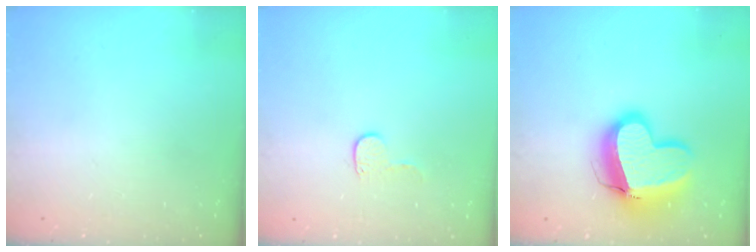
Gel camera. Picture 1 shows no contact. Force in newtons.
{"total": 3.8, "press": 3.8, "slide": 0.4}
{"total": 15.5, "press": 15.3, "slide": 2.2}